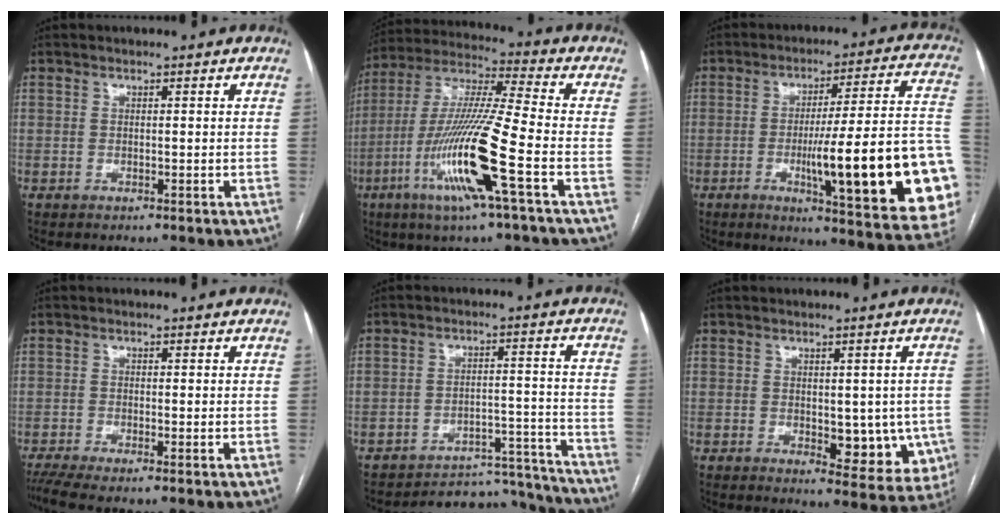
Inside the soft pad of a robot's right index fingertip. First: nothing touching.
{"total": 16.7, "force": [-6.1, -0.5, 15.6], "torque": [-0.318, -0.017, -0.121]}
{"total": 25.0, "force": [-5.6, 2.0, 24.3], "torque": [-0.233, 0.002, -0.072]}
{"total": 3.7, "force": [-2.5, 0.3, 2.8], "torque": [-0.058, -0.006, -0.051]}
{"total": 14.3, "force": [-14.0, 2.8, 0.0], "torque": [0.021, 0.045, -0.183]}
{"total": 9.0, "force": [-1.0, 4.5, 7.7], "torque": [-0.073, -0.009, -0.001]}